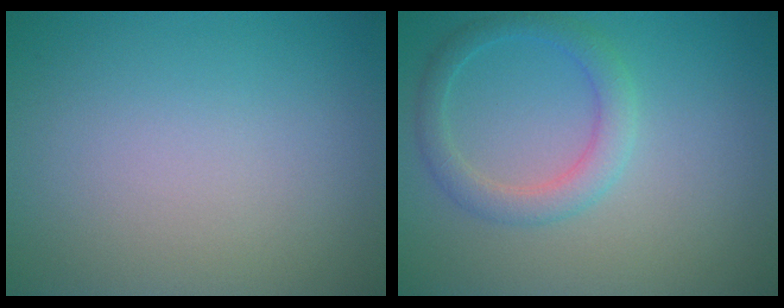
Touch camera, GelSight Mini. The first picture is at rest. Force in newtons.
{"total": 2.7, "press": 2.7, "slide": 0.2}